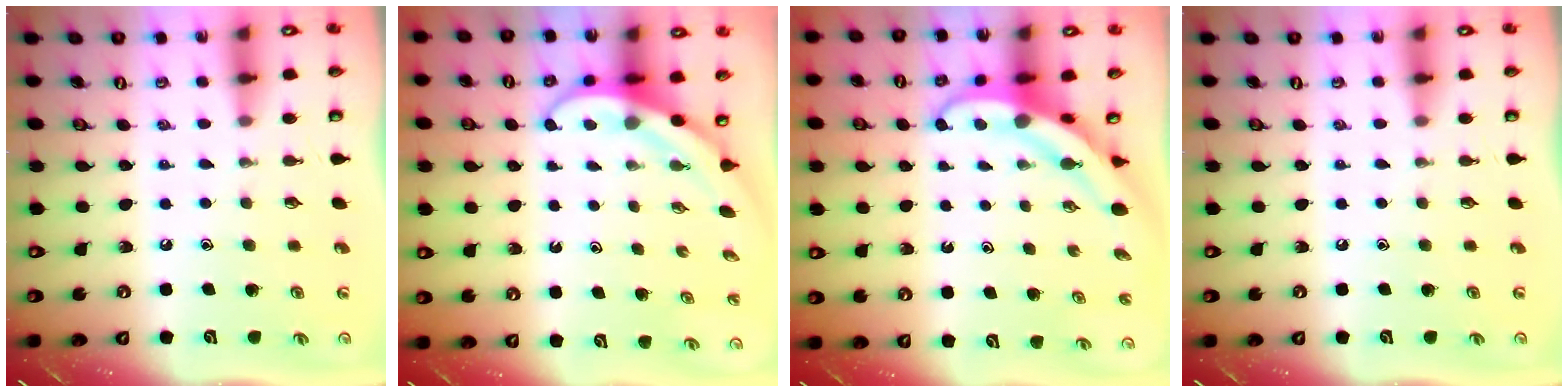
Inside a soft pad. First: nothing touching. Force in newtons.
{"total": 3.6, "press": 3.6, "slide": 0.2}
{"total": 5.4, "press": 5.4, "slide": 0.8}
{"total": 0.0}